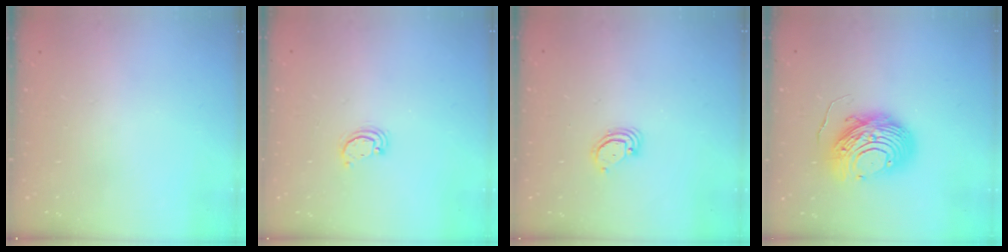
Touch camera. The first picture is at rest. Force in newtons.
{"total": 2.5, "press": 2.5, "slide": 0.3}
{"total": 2.8, "press": 2.8, "slide": 0.3}
{"total": 12.2, "press": 12.1, "slide": 1.2}